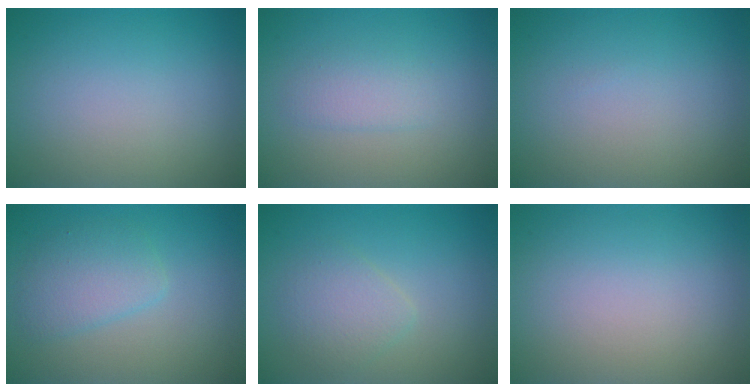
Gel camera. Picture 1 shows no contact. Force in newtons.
{"total": 1.7, "press": 1.7, "slide": 0.1}
{"total": 0.0}
{"total": 2.9, "press": 2.9, "slide": 0.1}
{"total": 2.3, "press": 2.3, "slide": 0.1}
{"total": 0.0}